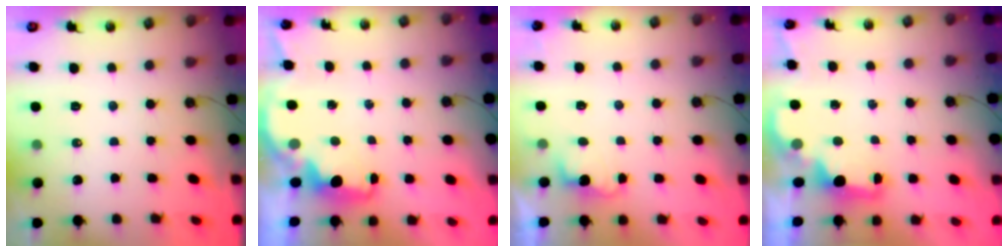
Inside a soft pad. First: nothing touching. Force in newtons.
{"total": 2.2, "press": 2.1, "slide": 0.8}
{"total": 2.3, "press": 2.2, "slide": 0.8}
{"total": 2.3, "press": 2.2, "slide": 0.7}